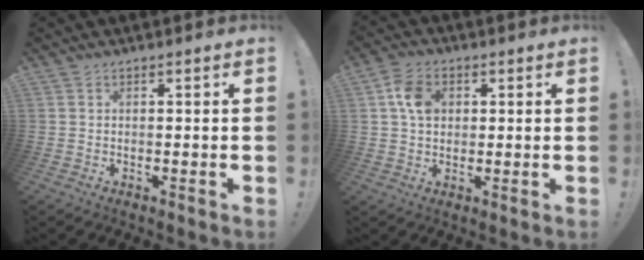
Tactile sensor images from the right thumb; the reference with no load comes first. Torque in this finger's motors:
{"motor_torque": [0.95, 0.99, 0.39, -0.38, 0.05]}